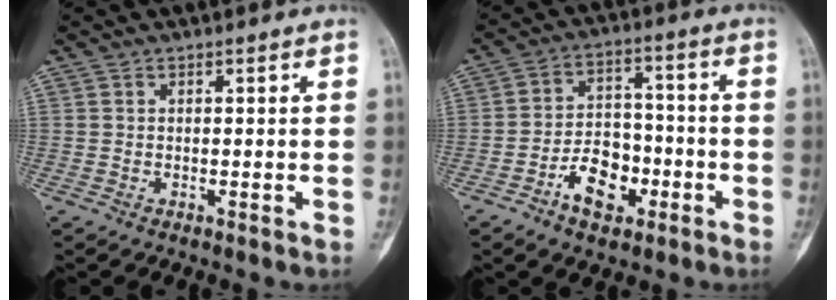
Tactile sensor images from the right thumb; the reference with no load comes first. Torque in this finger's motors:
{"motor_torque": [-0.15, 0.53, 0.21, 0.20, 0.05]}